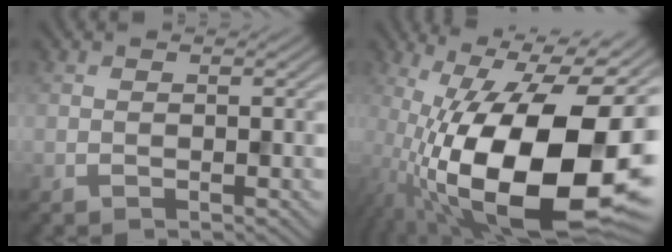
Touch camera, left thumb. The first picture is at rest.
{"total": 20.5, "force": [-5.3, 9.1, 17.6], "torque": [-0.281, -0.018, -0.082]}